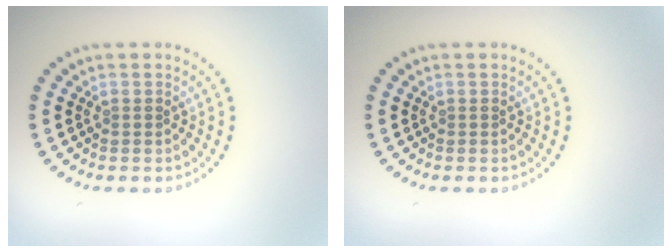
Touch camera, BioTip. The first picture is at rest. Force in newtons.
{"total": 0.0}